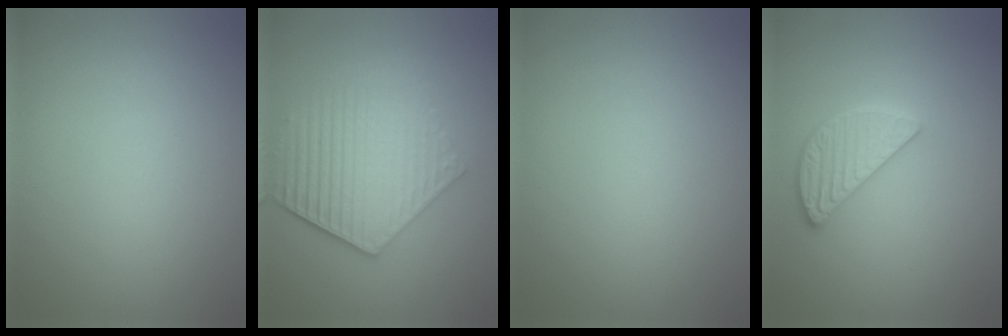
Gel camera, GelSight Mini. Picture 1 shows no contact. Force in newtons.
{"total": 6.3, "press": 4.6, "slide": 4.4}
{"total": 0.0}
{"total": 2.8, "press": 2.8, "slide": 0.3}